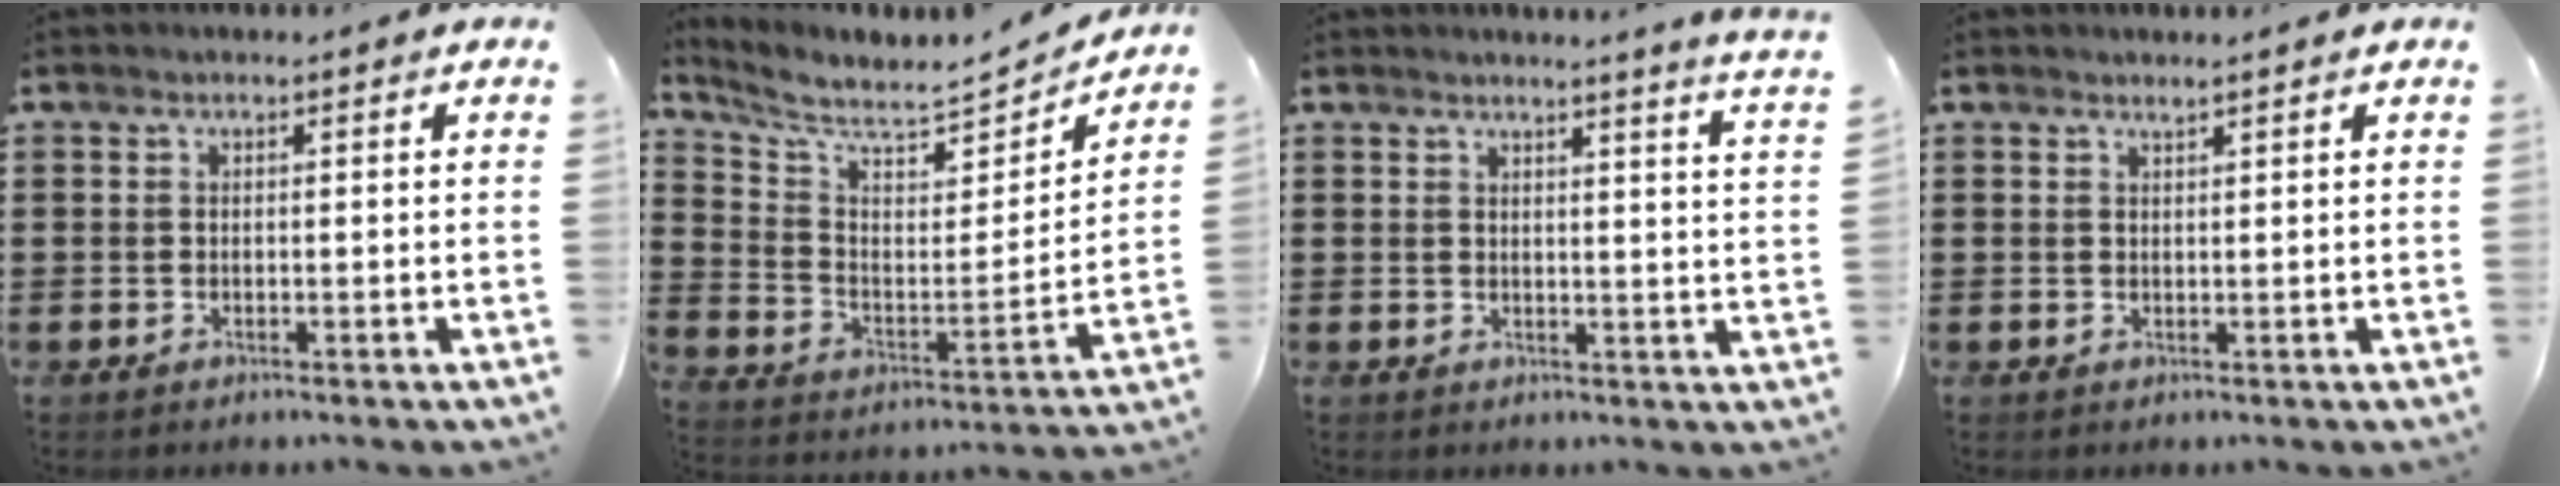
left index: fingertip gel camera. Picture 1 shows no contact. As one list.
[{"total": 6.4, "force": [6.0, 1.2, 2.1], "torque": [-0.074, -0.044, 0.100]}, {"total": 2.9, "force": [2.6, -1.1, 0.5], "torque": [-0.012, -0.025, 0.041]}, {"total": 0.9, "force": [0.9, -0.1, 0.1], "torque": [-0.004, -0.004, 0.017]}]